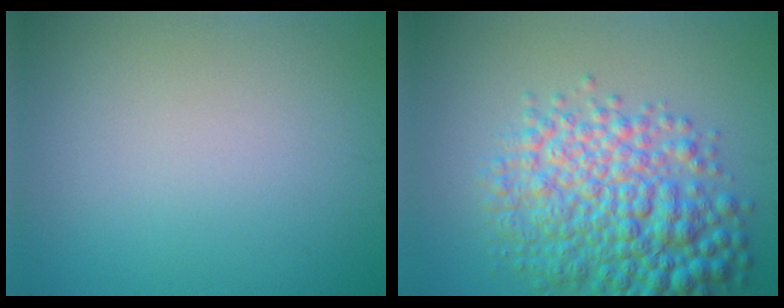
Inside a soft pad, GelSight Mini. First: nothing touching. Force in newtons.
{"total": 8.1, "press": 8.1, "slide": 0.1}